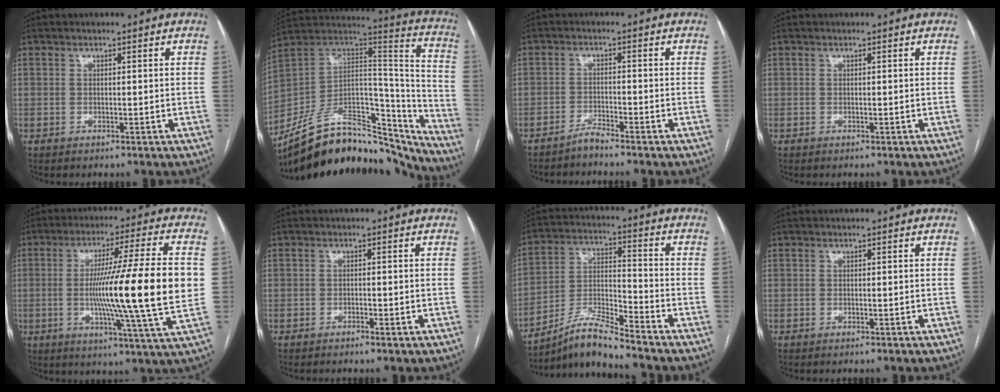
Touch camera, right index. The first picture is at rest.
{"total": 27.2, "force": [-22.8, 9.9, 10.9], "torque": [-0.157, 0.047, -0.349]}
{"total": 2.1, "force": [-2.0, -0.5, 0.3], "torque": [-0.003, -0.006, -0.041]}
{"total": 0.0}
{"total": 20.0, "force": [-0.4, -1.3, 20.0], "torque": [-0.304, -0.006, -0.020]}
{"total": 1.0, "force": [-0.7, 0.2, 0.7], "torque": [-0.014, 0.000, -0.010]}
{"total": 8.9, "force": [-8.2, -0.9, 3.5], "torque": [-0.079, 0.002, -0.152]}
{"total": 0.0}